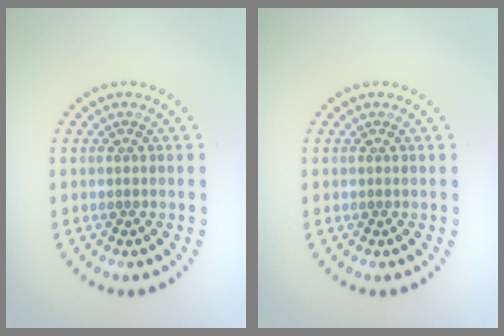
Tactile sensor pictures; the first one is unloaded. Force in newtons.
{"total": 0.0}